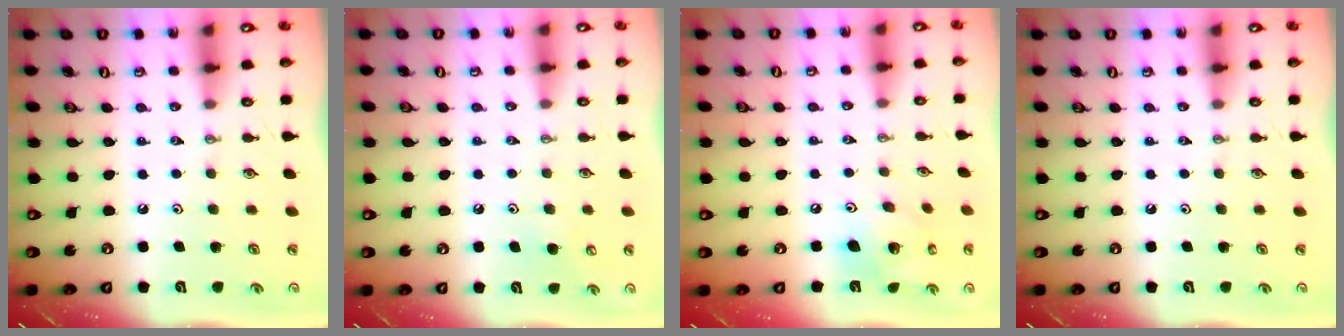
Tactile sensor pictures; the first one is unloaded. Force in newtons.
{"total": 4.5, "press": 4.5, "slide": 0.9}
{"total": 13.4, "press": 13.1, "slide": 3.0}
{"total": 0.0}